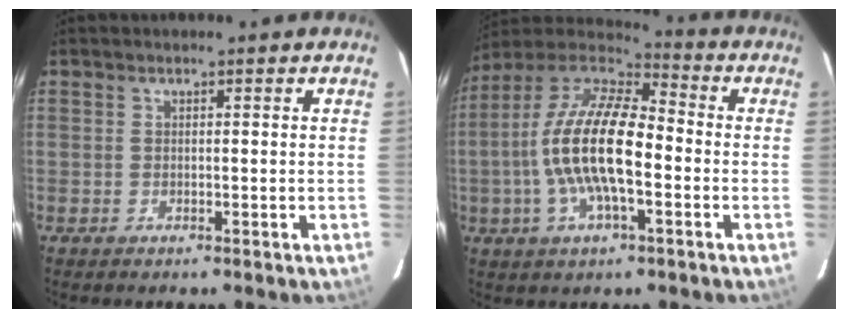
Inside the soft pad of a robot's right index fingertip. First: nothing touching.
{"total": 17.1, "force": [-2.7, 6.1, 15.8], "torque": [-0.301, 0.001, -0.060]}